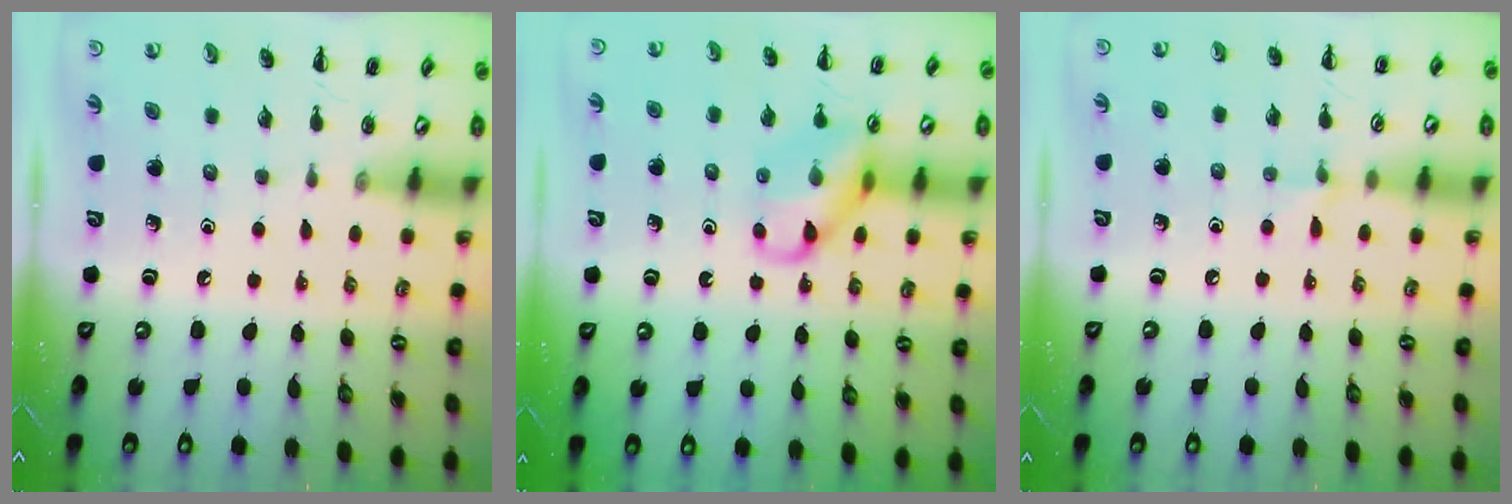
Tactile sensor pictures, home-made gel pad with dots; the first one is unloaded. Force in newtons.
{"total": 12.0, "press": 11.9, "slide": 1.8}
{"total": 5.0, "press": 4.6, "slide": 1.8}